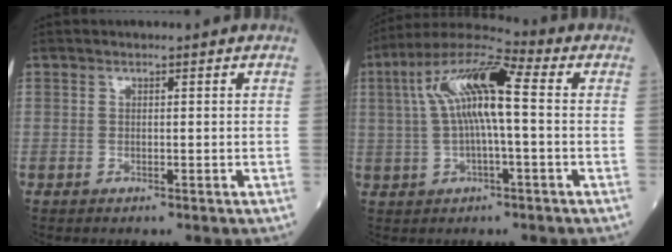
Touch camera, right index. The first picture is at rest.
{"total": 12.2, "force": [1.6, 2.1, 11.9], "torque": [-0.236, 0.033, 0.023]}